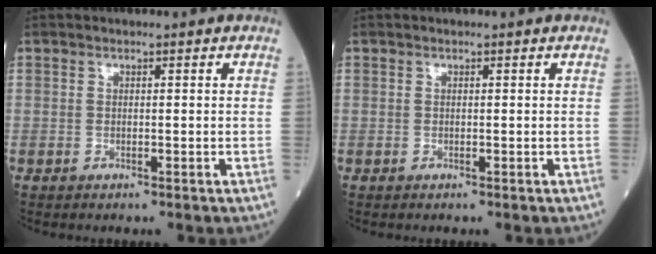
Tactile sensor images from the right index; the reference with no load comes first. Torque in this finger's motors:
{"motor_torque": [0.03, 0.02, 0.00, 0.00]}